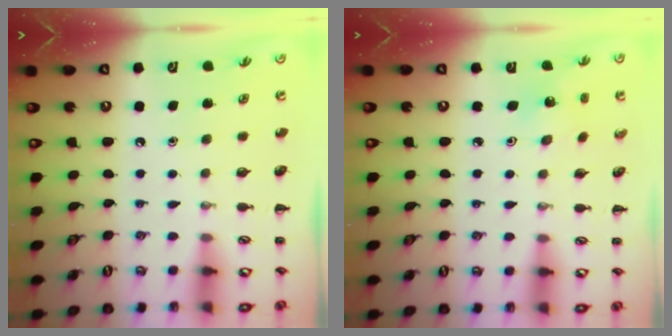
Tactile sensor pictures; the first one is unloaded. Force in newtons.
{"total": 2.3, "press": 2.2, "slide": 0.8}